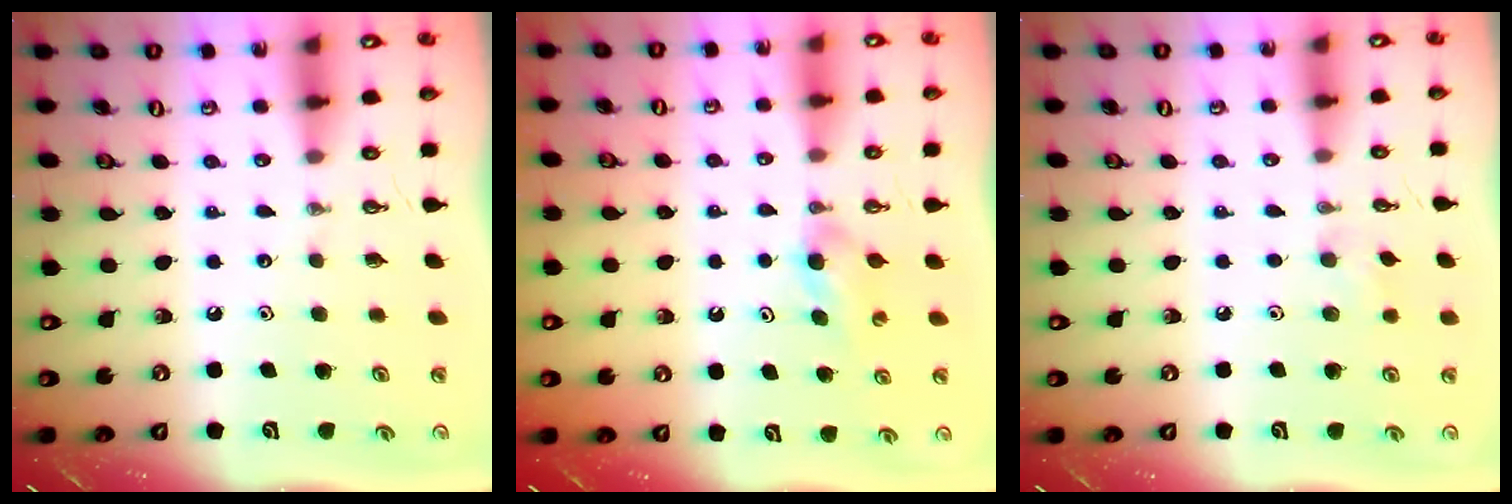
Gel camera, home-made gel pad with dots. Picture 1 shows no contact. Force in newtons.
{"total": 3.1, "press": 3.1, "slide": 0.3}
{"total": 5.8, "press": 5.7, "slide": 0.8}